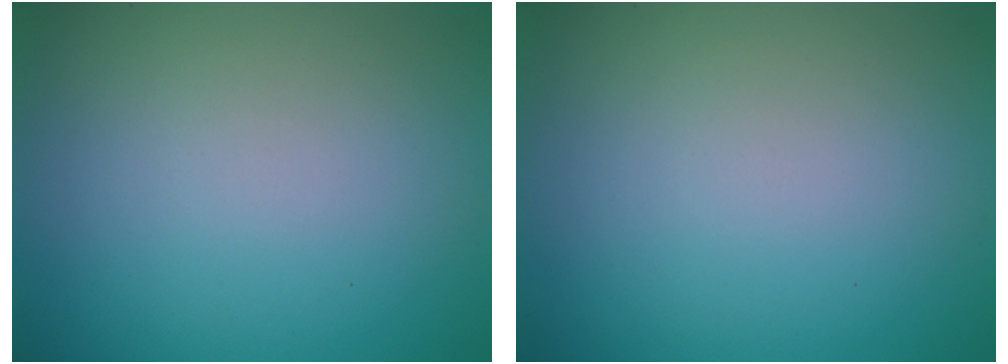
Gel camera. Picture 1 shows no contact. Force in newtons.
{"total": 0.0}